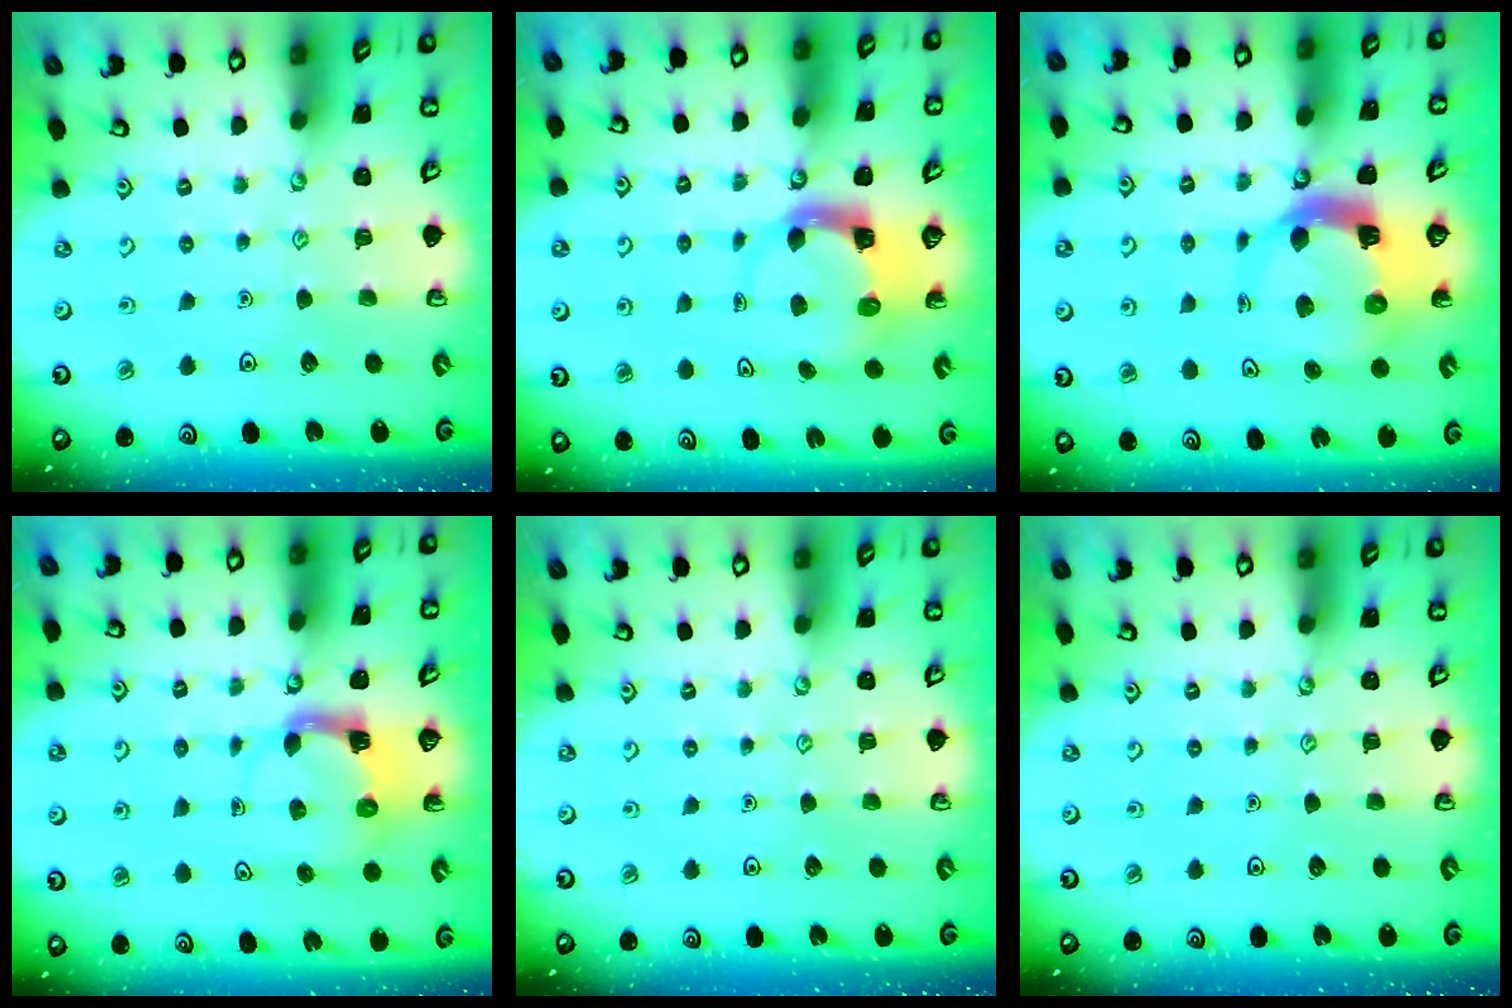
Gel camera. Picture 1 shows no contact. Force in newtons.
{"total": 3.6, "press": 3.6, "slide": 0.5}
{"total": 8.2, "press": 8.2, "slide": 1.1}
{"total": 4.0, "press": 3.9, "slide": 0.7}
{"total": 0.0}
{"total": 0.0}